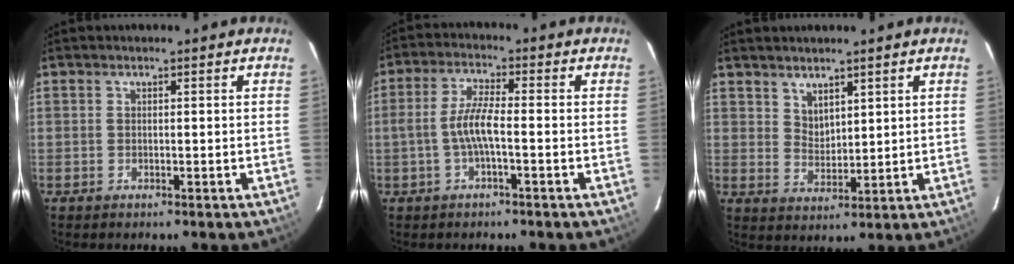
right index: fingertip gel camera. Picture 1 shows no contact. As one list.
[{"total": 5.8, "force": [-1.5, 0.9, 5.5], "torque": [-0.116, 0.007, -0.027]}, {"total": 4.3, "force": [3.3, 2.1, 1.7], "torque": [-0.022, 0.001, 0.065]}]